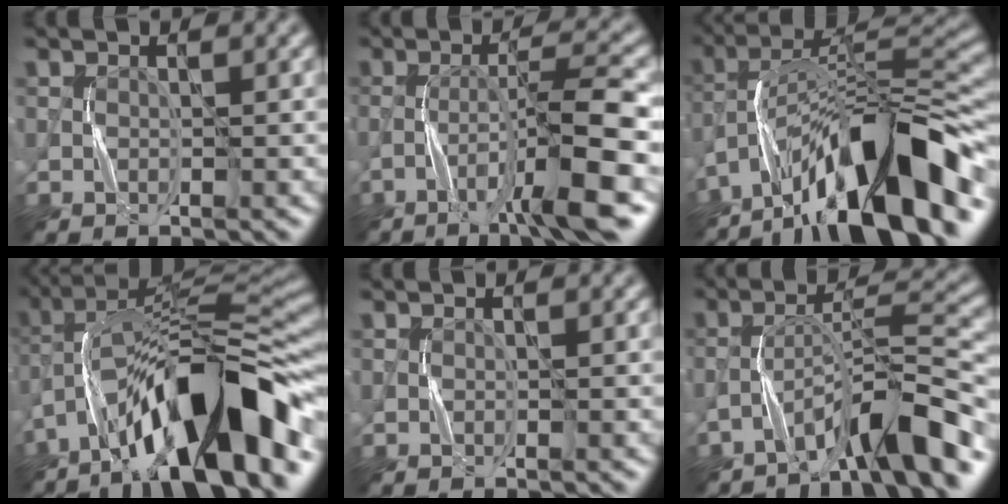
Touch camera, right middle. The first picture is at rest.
{"total": 8.2, "force": [-3.8, 0.9, 7.2], "torque": [-0.108, 0.017, -0.066]}
{"total": 14.0, "force": [-8.5, 3.9, 10.4], "torque": [-0.160, 0.031, -0.146]}
{"total": 14.2, "force": [-7.0, 3.8, 11.7], "torque": [-0.189, 0.033, -0.109]}
{"total": 0.0}
{"total": 7.1, "force": [-5.0, 0.9, 4.9], "torque": [-0.077, 0.019, -0.083]}